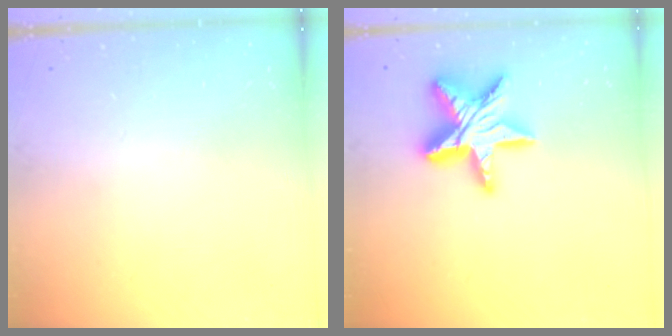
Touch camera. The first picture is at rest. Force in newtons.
{"total": 17.6, "press": 17.6, "slide": 1.4}